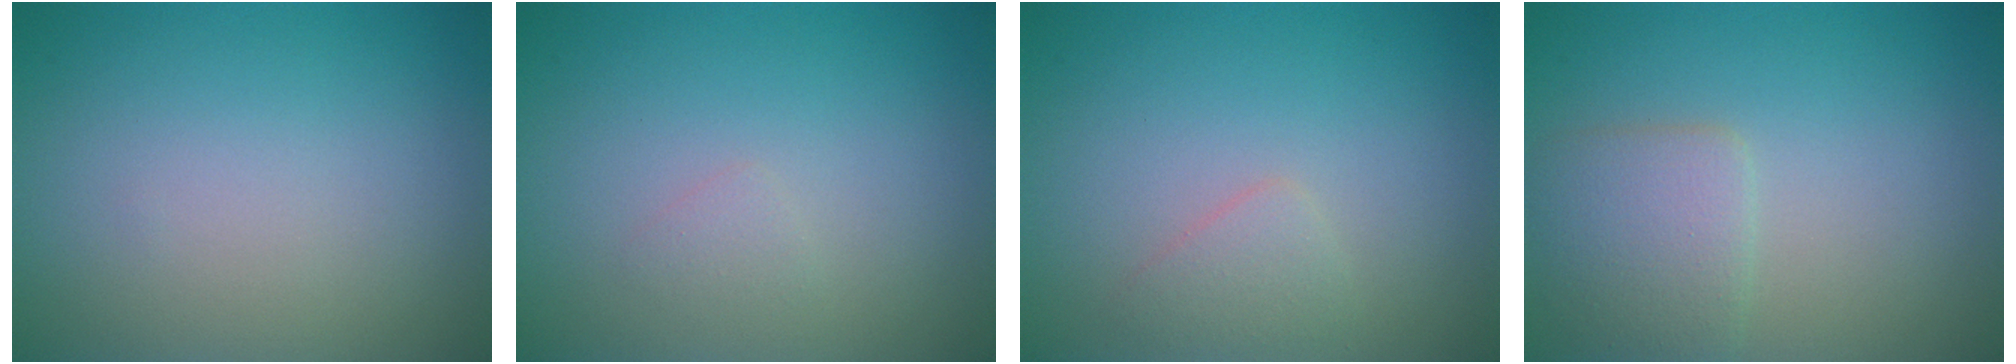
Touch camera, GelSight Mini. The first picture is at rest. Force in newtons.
{"total": 0.7, "press": 0.7, "slide": 0.1}
{"total": 1.4, "press": 1.4, "slide": 0.0}
{"total": 2.9, "press": 2.9, "slide": 0.0}